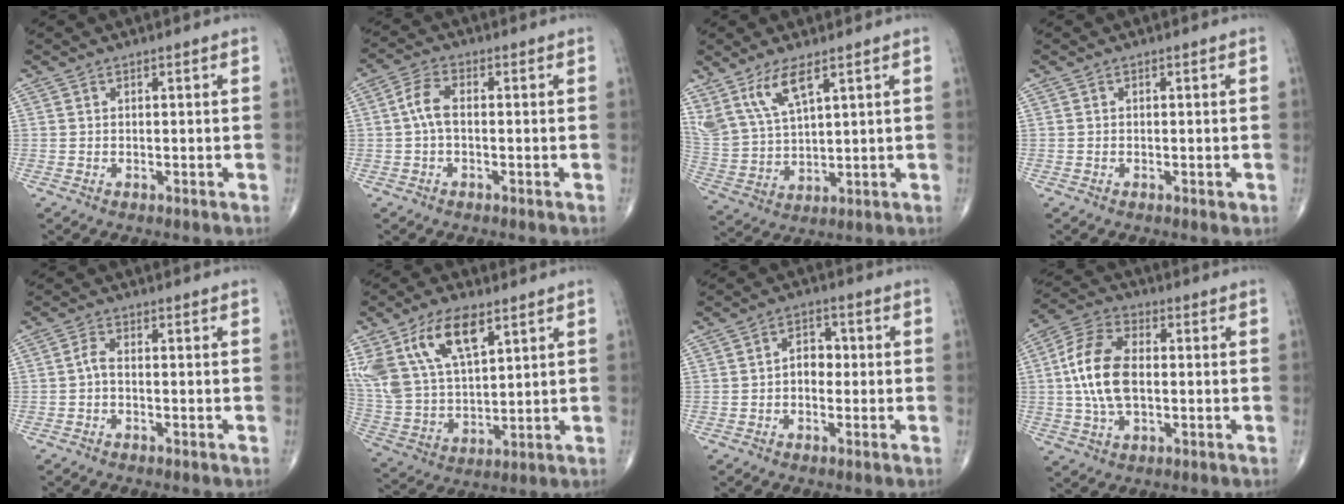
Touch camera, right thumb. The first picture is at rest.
{"total": 4.4, "force": [-0.2, 2.2, 3.9], "torque": [-0.085, 0.014, -0.008]}
{"total": 9.7, "force": [6.1, 3.2, 6.8], "torque": [-0.142, -0.022, 0.137]}
{"total": 0.5, "force": [-0.2, 0.2, 0.4], "torque": [-0.004, -0.001, -0.005]}
{"total": 1.8, "force": [-0.6, 0.6, 1.6], "torque": [-0.032, 0.005, -0.015]}
{"total": 18.0, "force": [9.1, 8.7, 12.8], "torque": [-0.250, -0.022, 0.180]}
{"total": 4.2, "force": [-0.3, 3.0, 2.9], "torque": [-0.029, 0.018, -0.015]}
{"total": 12.6, "force": [0.1, 7.1, 10.4], "torque": [-0.211, 0.017, -0.001]}